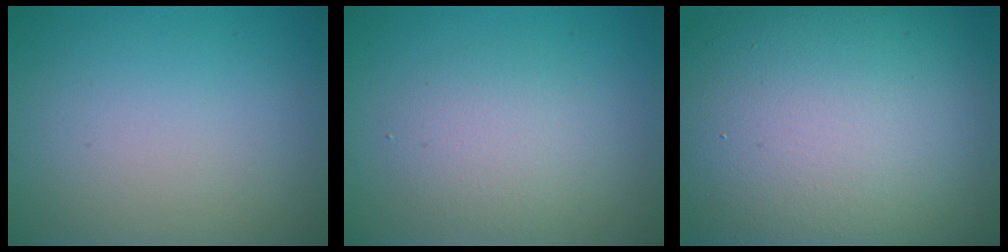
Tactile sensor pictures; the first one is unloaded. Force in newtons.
{"total": 2.9, "press": 2.9, "slide": 0.3}
{"total": 17.5, "press": 17.5, "slide": 0.7}